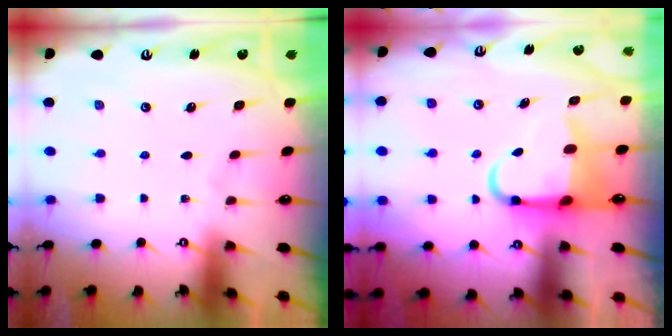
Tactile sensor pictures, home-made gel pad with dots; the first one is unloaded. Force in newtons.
{"total": 7.3, "press": 7.2, "slide": 1.3}